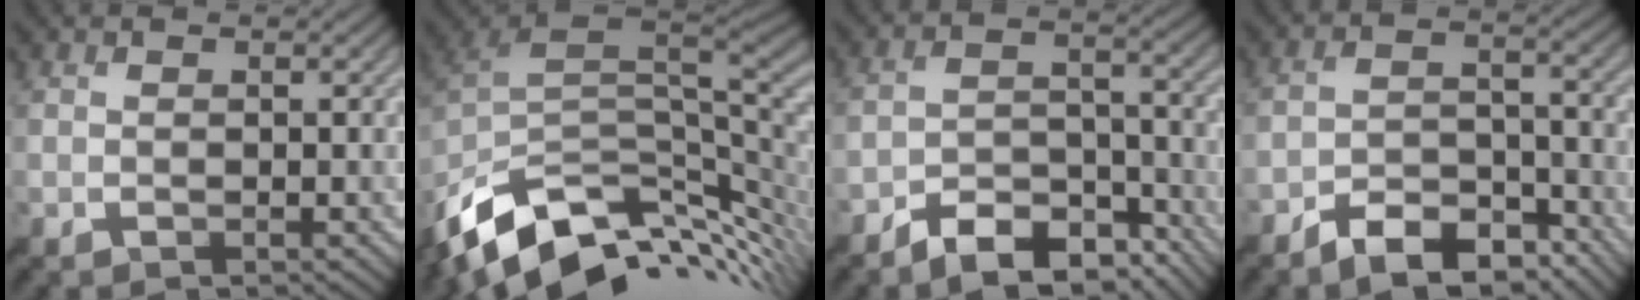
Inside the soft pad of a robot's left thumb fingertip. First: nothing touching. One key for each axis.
{"total": 12.6, "fx": -5.3, "fy": 7.0, "fz": 9.1, "tx": -0.190, "ty": -0.019, "tz": -0.089}
{"total": 9.7, "fx": -7.7, "fy": 3.9, "fz": 4.3, "tx": -0.068, "ty": -0.002, "tz": -0.135}
{"total": 8.8, "fx": -6.9, "fy": 3.6, "fz": 4.1, "tx": -0.062, "ty": -0.002, "tz": -0.126}